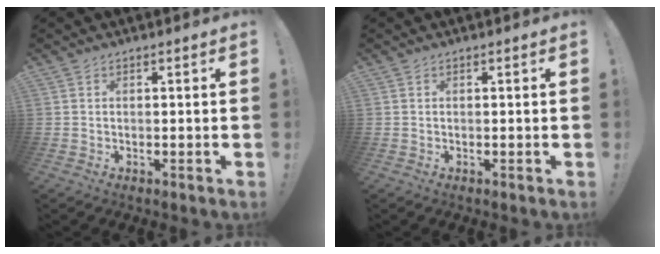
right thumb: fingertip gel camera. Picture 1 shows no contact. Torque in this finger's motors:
{"motor_torque": [0.00, 0.00, 0.01, 0.00, 0.00]}